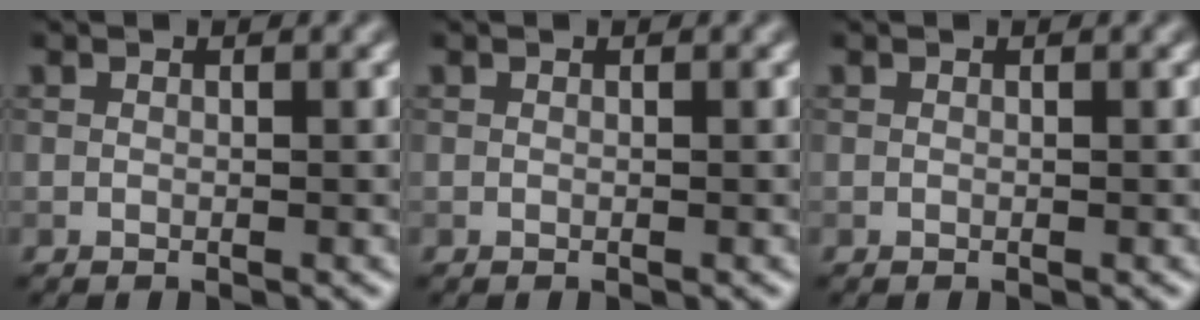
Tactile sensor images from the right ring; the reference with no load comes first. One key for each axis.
{"total": 0.0}
{"total": 0.0}